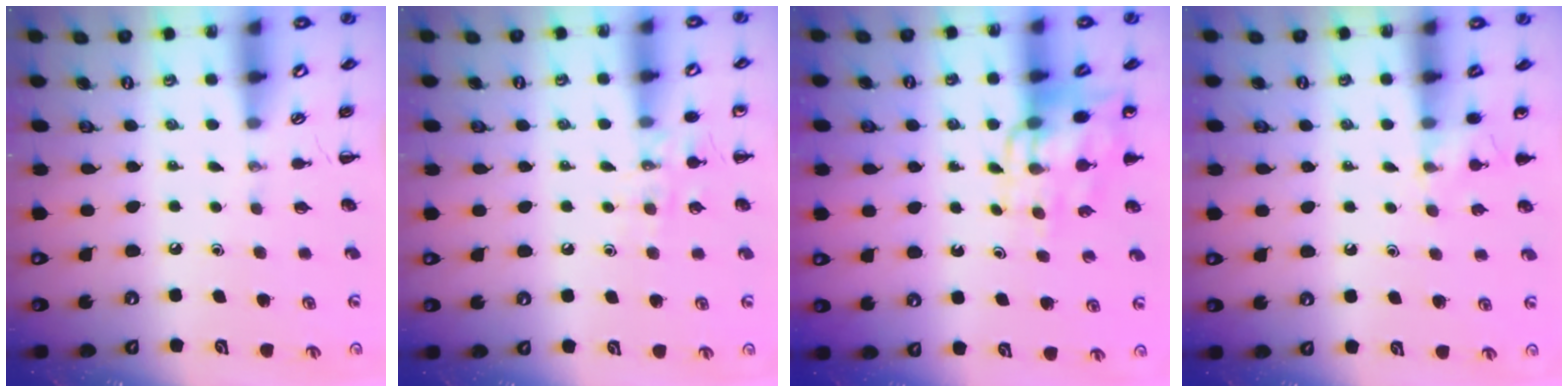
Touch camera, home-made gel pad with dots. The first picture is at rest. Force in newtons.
{"total": 8.2, "press": 8.1, "slide": 1.4}
{"total": 11.2, "press": 10.9, "slide": 2.6}
{"total": 5.1, "press": 4.9, "slide": 1.4}